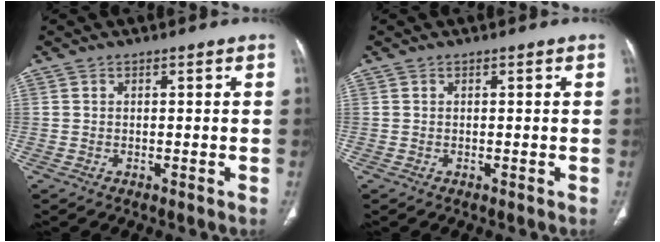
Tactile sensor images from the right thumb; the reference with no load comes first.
{"total": 0.0}